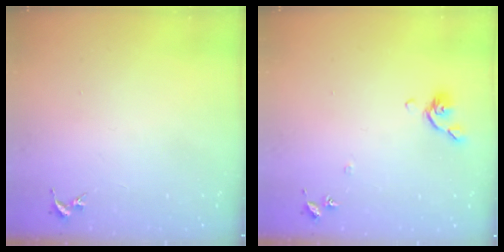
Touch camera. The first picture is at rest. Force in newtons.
{"total": 6.7, "press": 6.6, "slide": 1.0}